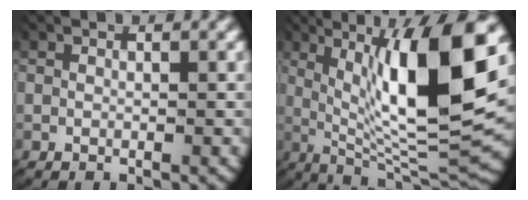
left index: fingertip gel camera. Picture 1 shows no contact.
{"total": 13.7, "force": [1.7, 5.0, 12.7], "torque": [-0.196, -0.011, 0.039]}